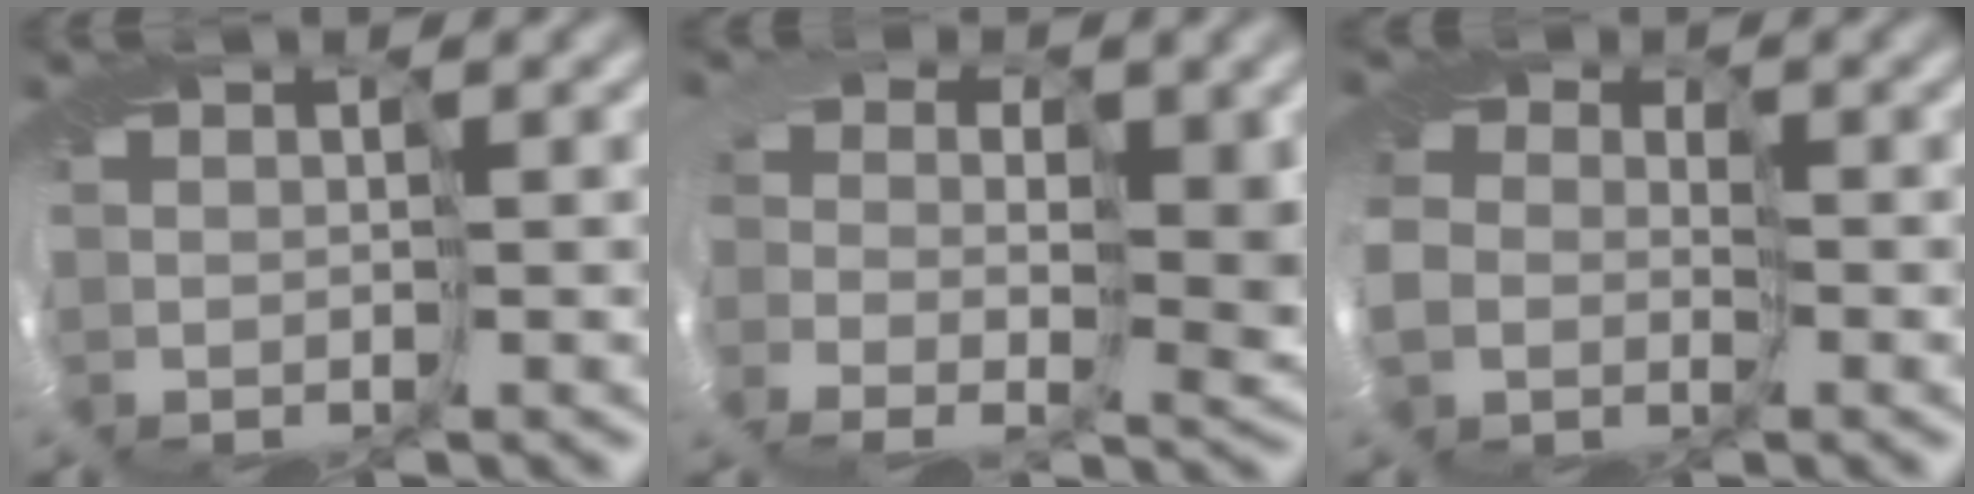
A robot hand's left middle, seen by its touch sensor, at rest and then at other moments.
{"total": 5.3, "force": [-0.5, 3.3, 4.1], "torque": [-0.053, -0.028, -0.015]}
{"total": 5.3, "force": [-1.0, 4.7, 2.2], "torque": [-0.048, -0.025, -0.036]}